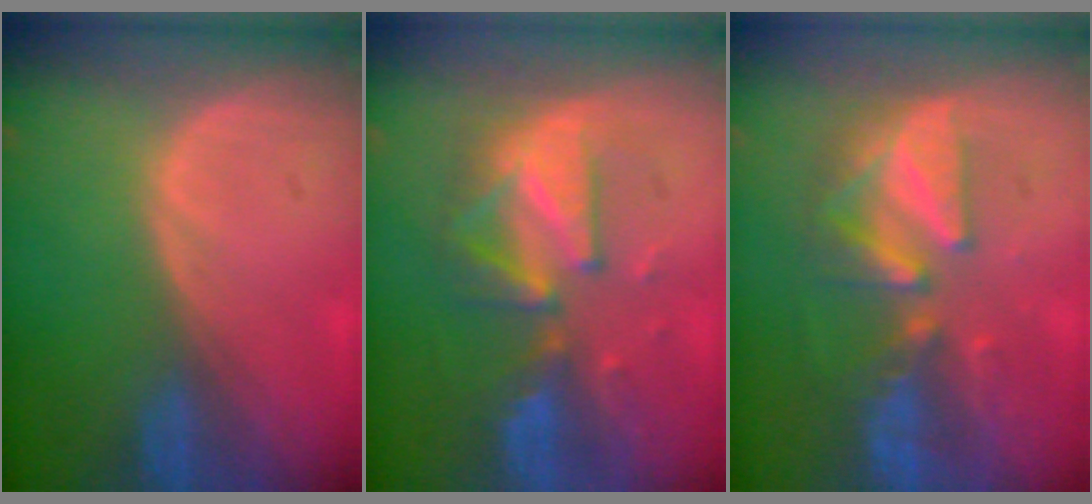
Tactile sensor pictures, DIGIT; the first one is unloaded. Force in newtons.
{"total": 8.0, "press": 8.0, "slide": 0.6}
{"total": 7.9, "press": 7.8, "slide": 1.4}